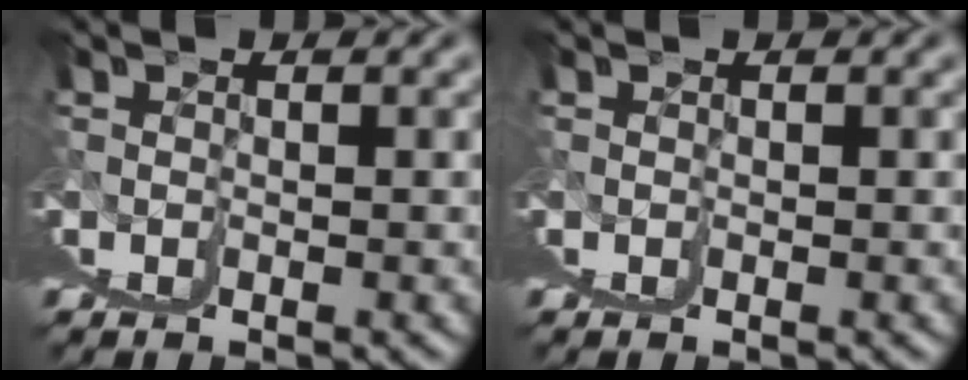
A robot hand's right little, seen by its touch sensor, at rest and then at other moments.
{"total": 0.0}